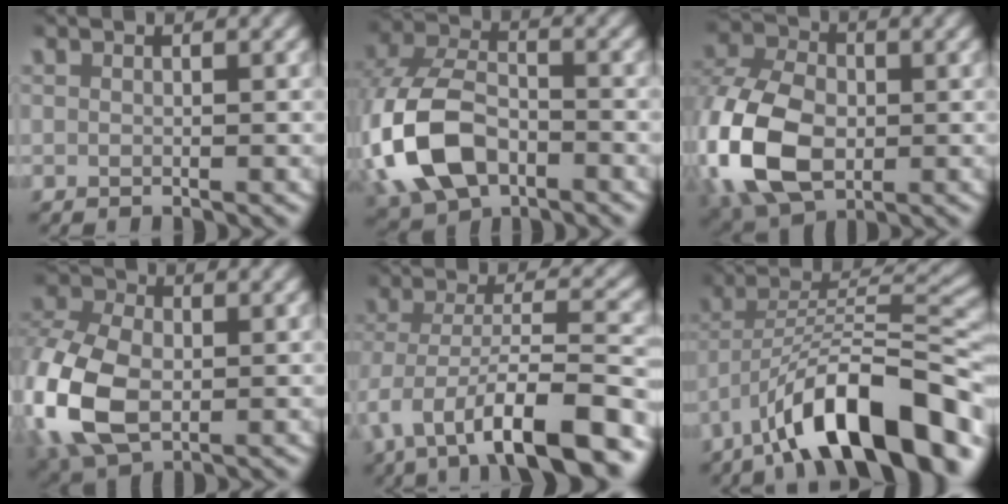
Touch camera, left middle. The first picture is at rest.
{"total": 10.5, "force": [-1.9, 7.9, 6.6], "torque": [-0.187, -0.032, -0.020]}
{"total": 11.1, "force": [-1.6, 8.4, 7.0], "torque": [-0.197, -0.040, -0.006]}
{"total": 9.4, "force": [-1.2, 7.3, 5.9], "torque": [-0.181, -0.037, -0.001]}
{"total": 7.9, "force": [-3.5, 3.1, 6.4], "torque": [-0.117, -0.008, -0.050]}
{"total": 10.1, "force": [-4.8, 4.0, 8.0], "torque": [-0.141, -0.013, -0.061]}